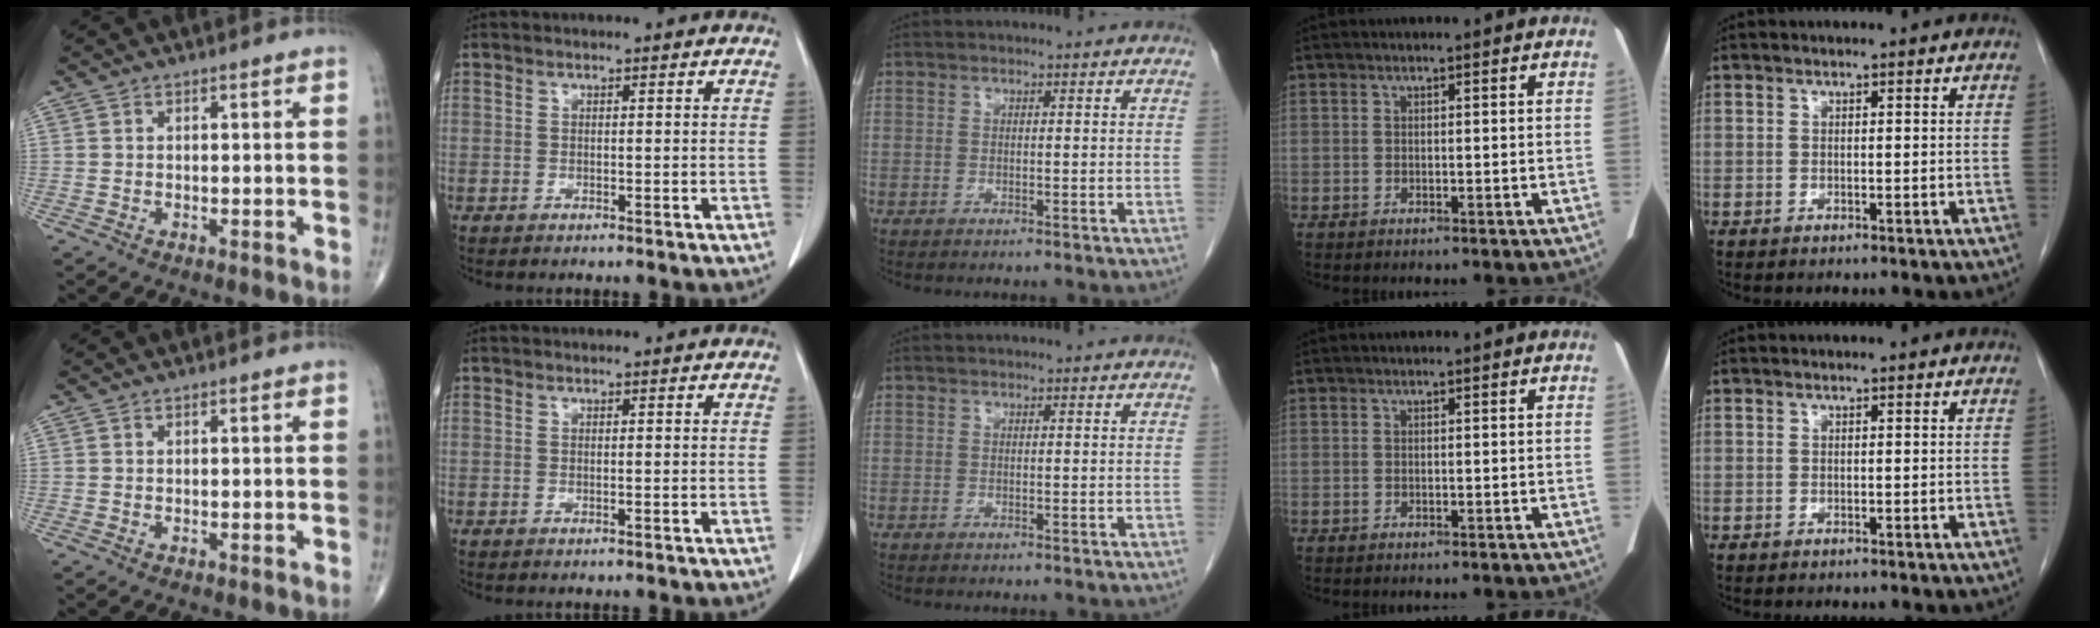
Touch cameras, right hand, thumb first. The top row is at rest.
{}